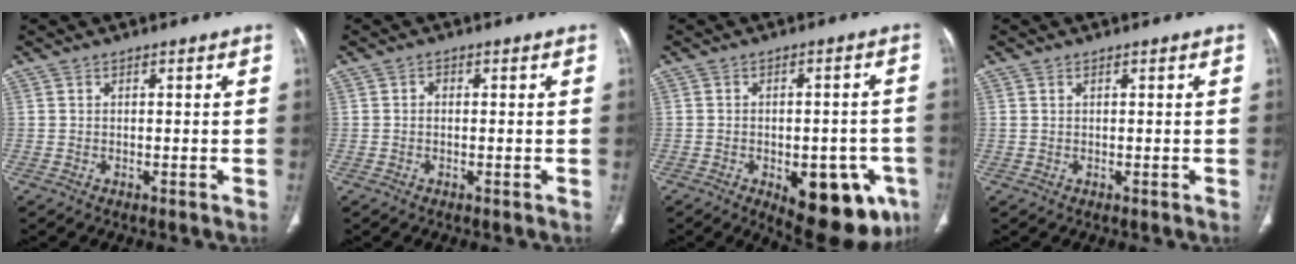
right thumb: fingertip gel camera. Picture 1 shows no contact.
{"total": 0.9, "force": [-0.1, 0.6, 0.6], "torque": [-0.008, 0.003, -0.005]}
{"total": 15.9, "force": [-6.6, 7.6, 12.3], "torque": [-0.109, 0.018, -0.068]}
{"total": 0.5, "force": [0.2, 0.3, 0.4], "torque": [-0.010, 0.010, 0.008]}